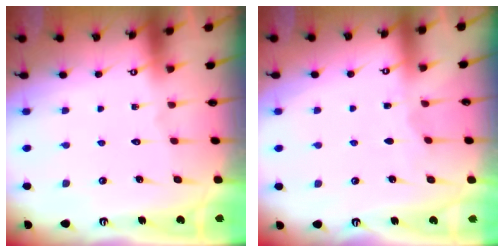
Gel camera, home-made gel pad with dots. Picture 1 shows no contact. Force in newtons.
{"total": 2.4, "press": 2.4, "slide": 0.3}